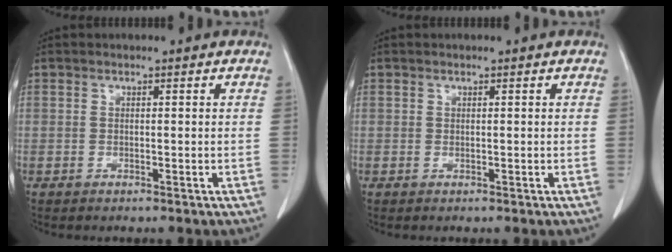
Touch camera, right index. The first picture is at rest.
{"total": 0.0}